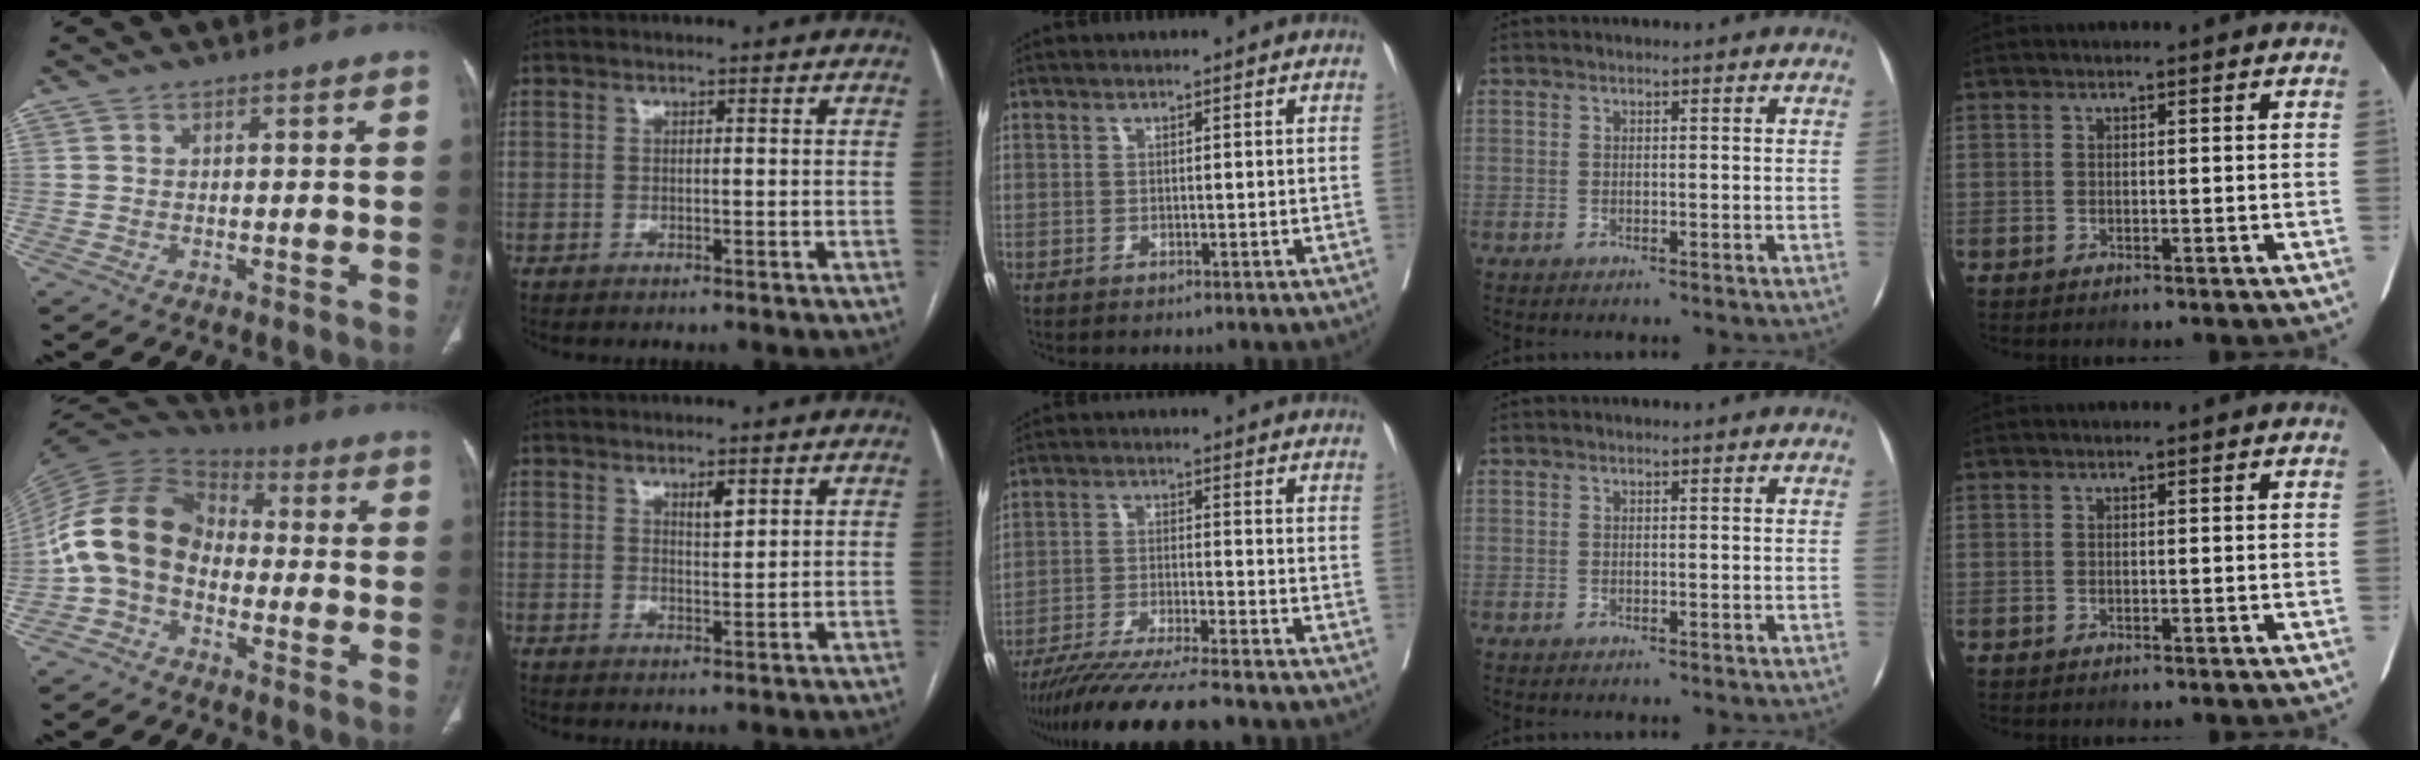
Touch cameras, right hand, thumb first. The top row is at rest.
{"thumb": {"total": 13.5, "force": [-3.0, 9.6, 8.9], "torque": [-0.168, 0.058, -0.074]}, "index": {"total": 2.2, "force": [1.3, 0.6, 1.7], "torque": [-0.029, -0.002, 0.024]}, "middle": {"total": 12.9, "force": [-11.2, -0.3, 6.5], "torque": [-0.090, -0.032, -0.179]}}